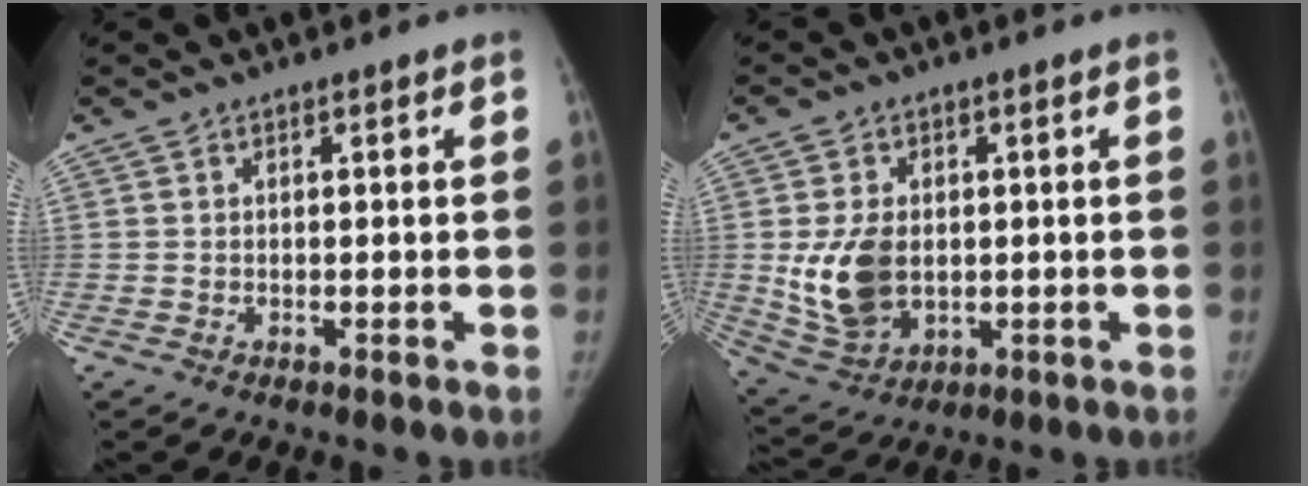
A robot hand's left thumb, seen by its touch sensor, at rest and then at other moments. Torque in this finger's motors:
{"motor_torque": [-0.71, 1.10, 0.97, -0.82, 0.11]}